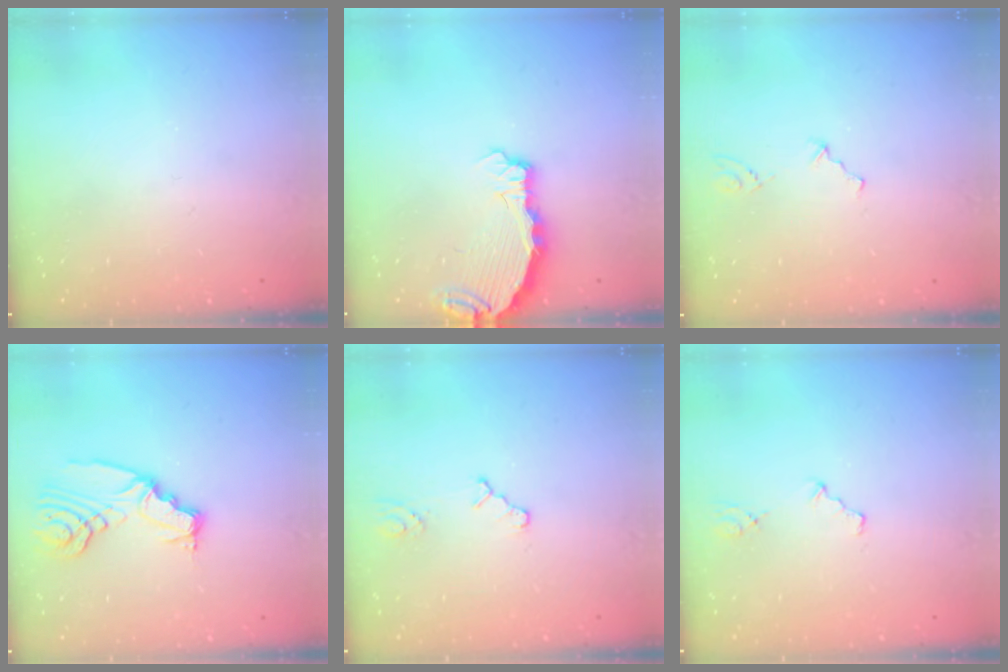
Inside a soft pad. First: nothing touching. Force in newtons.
{"total": 4.8, "press": 4.8, "slide": 0.4}
{"total": 1.8, "press": 1.5, "slide": 0.9}
{"total": 9.8, "press": 9.7, "slide": 0.9}
{"total": 2.6, "press": 2.6, "slide": 0.4}
{"total": 2.9, "press": 2.9, "slide": 0.3}